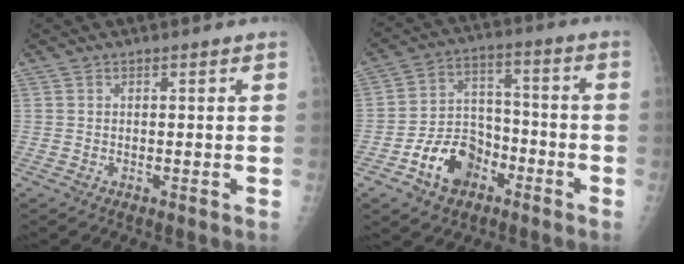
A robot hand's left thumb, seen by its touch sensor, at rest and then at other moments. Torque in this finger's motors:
{"motor_torque": [1.05, 1.26, 0.15, 0.00, 0.15]}